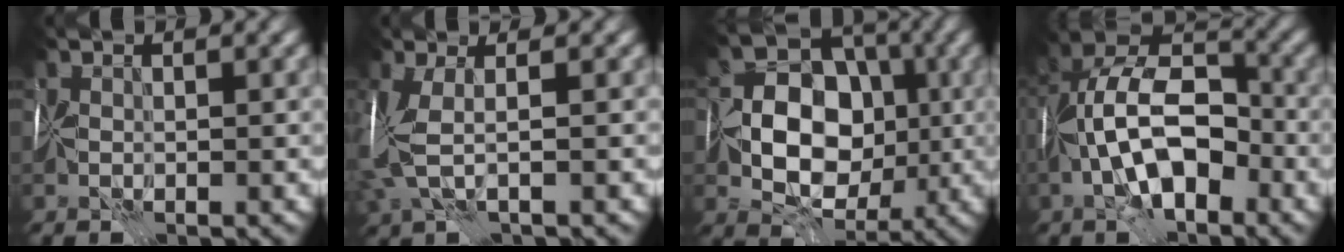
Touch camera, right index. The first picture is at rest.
{"total": 3.8, "force": [0.2, 1.3, 3.5], "torque": [-0.090, 0.004, -0.001]}
{"total": 8.5, "force": [-0.7, 6.7, 5.2], "torque": [-0.063, 0.009, -0.018]}
{"total": 10.4, "force": [-2.7, 5.5, 8.5], "torque": [-0.144, 0.025, -0.051]}